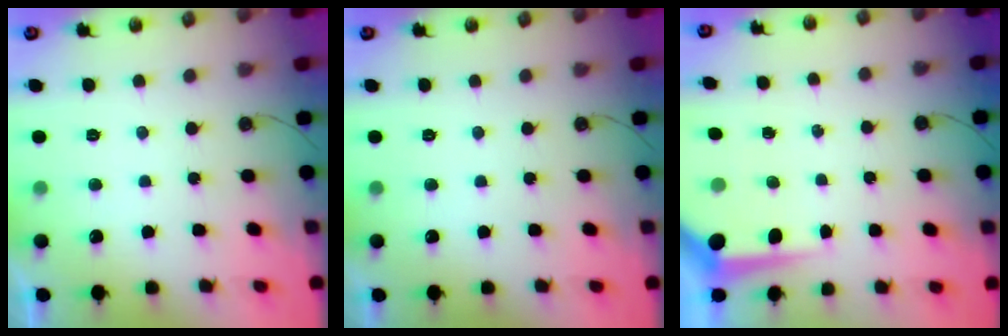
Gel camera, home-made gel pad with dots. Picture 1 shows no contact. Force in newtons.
{"total": 0.0}
{"total": 5.8, "press": 5.8, "slide": 0.4}